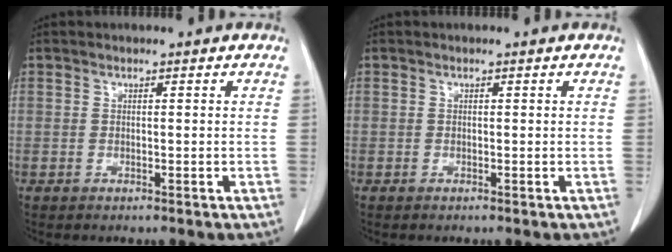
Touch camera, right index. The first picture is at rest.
{"total": 0.0}